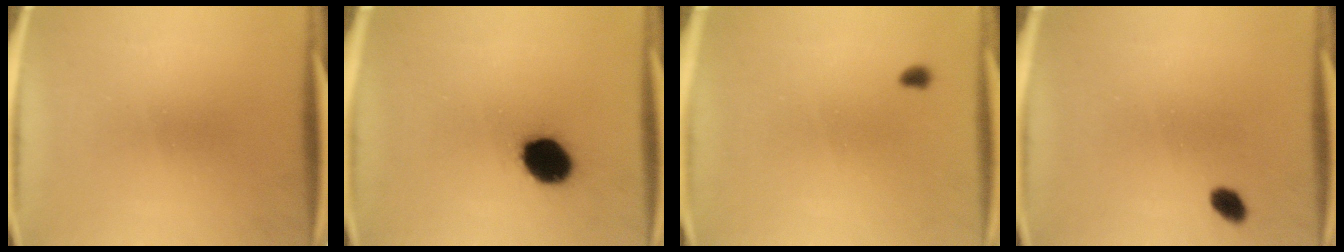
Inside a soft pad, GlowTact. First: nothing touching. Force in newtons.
{"total": 10.9}
{"total": 0.9}
{"total": 2.4}